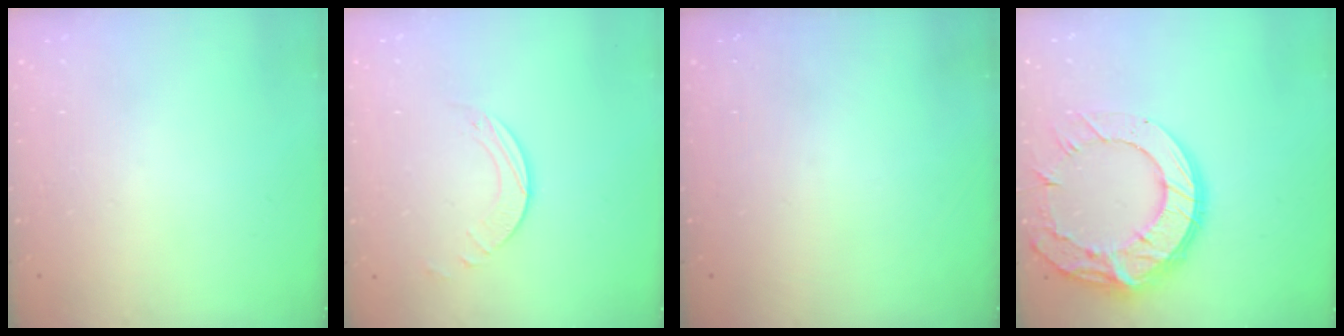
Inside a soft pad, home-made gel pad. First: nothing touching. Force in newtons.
{"total": 2.5, "press": 2.5, "slide": 0.2}
{"total": 0.0}
{"total": 18.8, "press": 18.7, "slide": 1.6}